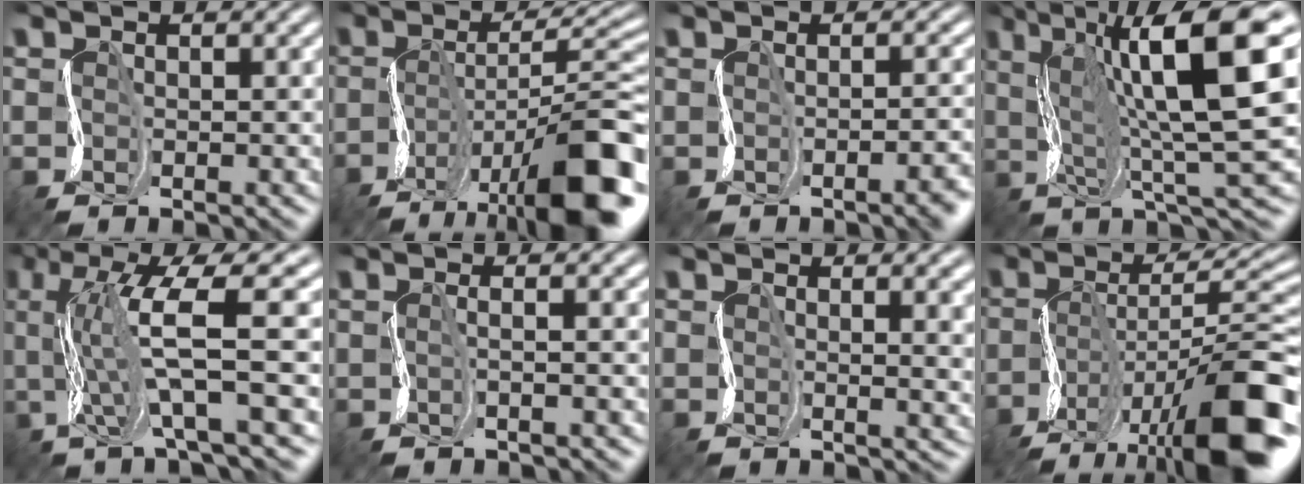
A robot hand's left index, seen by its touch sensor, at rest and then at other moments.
{"total": 12.8, "force": [-6.4, 4.4, 10.1], "torque": [-0.157, 0.003, -0.107]}
{"total": 4.3, "force": [-1.7, 1.7, 3.6], "torque": [-0.015, 0.004, -0.014]}
{"total": 14.1, "force": [4.5, 3.4, 13.0], "torque": [-0.187, 0.023, 0.076]}
{"total": 10.0, "force": [1.7, 2.3, 9.6], "torque": [-0.162, 0.016, 0.036]}
{"total": 1.8, "force": [0.5, 0.7, 1.5], "torque": [-0.013, 0.009, -0.005]}
{"total": 5.8, "force": [1.1, 3.0, 4.8], "torque": [-0.029, 0.004, 0.017]}
{"total": 13.2, "force": [-7.1, 4.8, 10.1], "torque": [-0.164, 0.005, -0.121]}